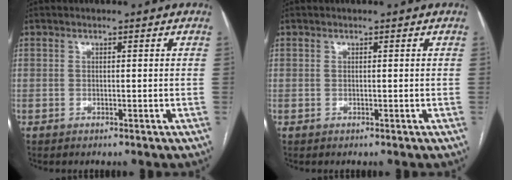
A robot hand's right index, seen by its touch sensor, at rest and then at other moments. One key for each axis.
{"total": 0.0}